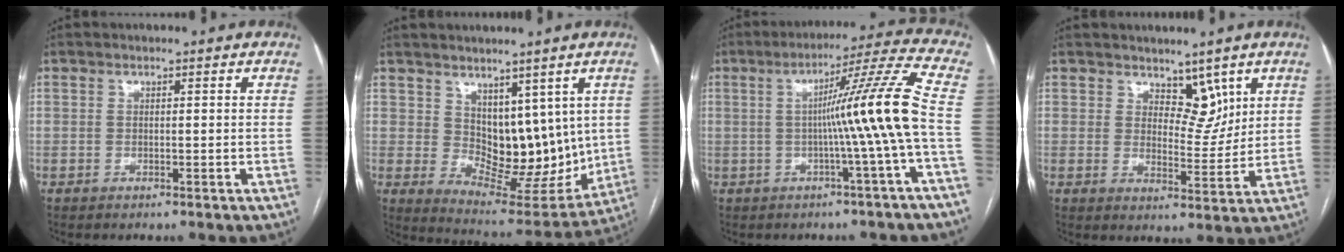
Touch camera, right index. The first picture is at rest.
{"total": 12.0, "force": [3.5, 7.2, 9.0], "torque": [-0.112, -0.006, 0.080]}
{"total": 11.9, "force": [-1.4, -3.0, 11.4], "torque": [-0.167, 0.008, -0.020]}
{"total": 5.3, "force": [3.6, 2.9, 2.6], "torque": [-0.027, -0.004, 0.061]}